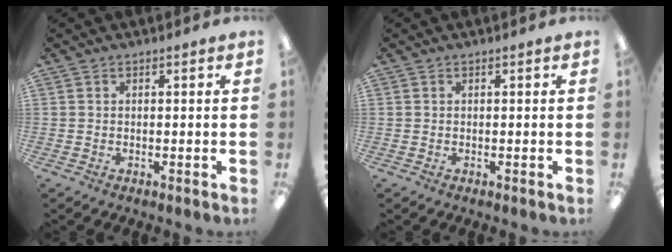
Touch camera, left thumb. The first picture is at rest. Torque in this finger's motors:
{"motor_torque": [-0.01, -0.01, 0.03, 0.00, 0.00]}